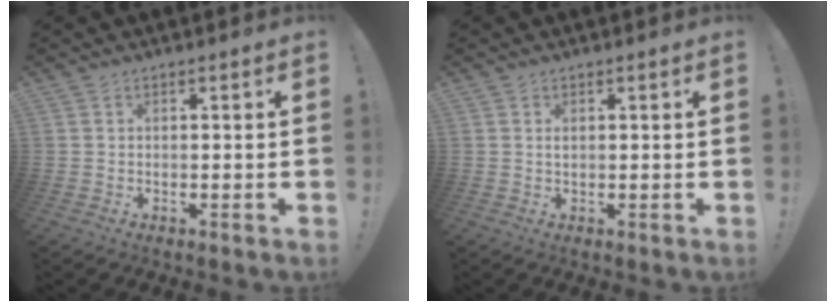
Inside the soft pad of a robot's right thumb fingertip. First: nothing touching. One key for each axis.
{"total": 0.8, "fx": 0.3, "fy": 0.5, "fz": 0.6, "tx": -0.014, "ty": 0.004, "tz": 0.005}